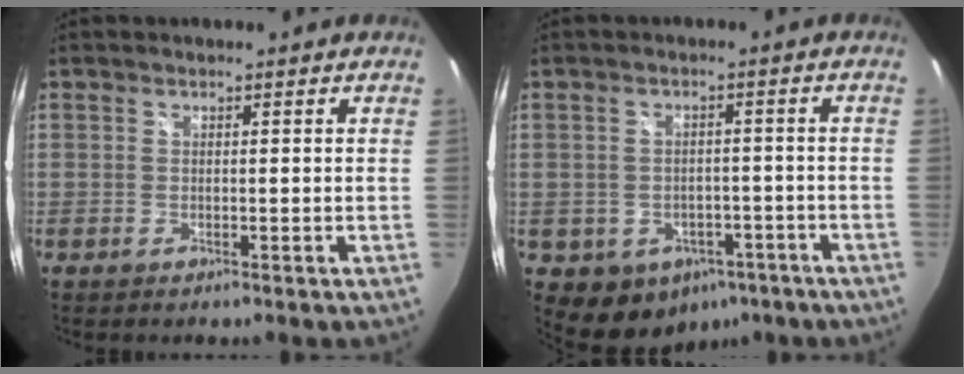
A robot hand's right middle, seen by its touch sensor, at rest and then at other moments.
{"total": 9.5, "force": [-4.8, 7.6, 3.2], "torque": [-0.079, 0.008, -0.039]}